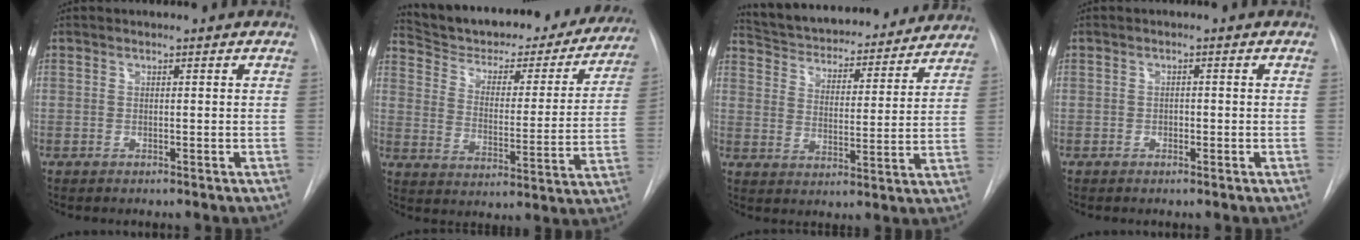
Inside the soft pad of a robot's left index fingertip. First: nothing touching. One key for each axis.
{"total": 27.0, "fx": 24.4, "fy": 6.9, "fz": 9.3, "tx": -0.141, "ty": -0.036, "tz": 0.319}
{"total": 23.5, "fx": 21.6, "fy": 5.9, "fz": 7.1, "tx": -0.121, "ty": 0.000, "tz": 0.294}
{"total": 0.8, "fx": -0.3, "fy": 0.6, "fz": 0.5, "tx": -0.004, "ty": 0.003, "tz": -0.006}